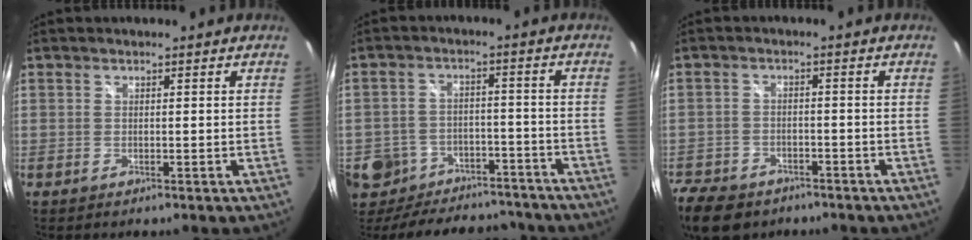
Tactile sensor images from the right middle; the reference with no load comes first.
{"total": 16.7, "force": [-13.0, 9.3, 4.9], "torque": [-0.117, 0.024, -0.167]}
{"total": 11.9, "force": [-7.9, 7.3, 5.1], "torque": [-0.151, -0.016, -0.131]}